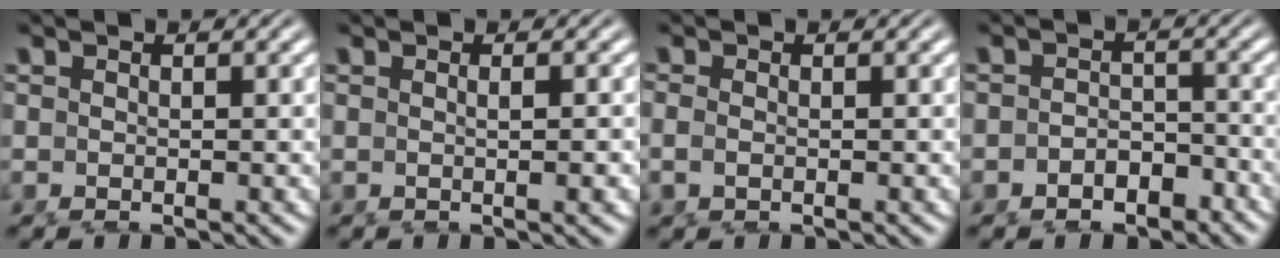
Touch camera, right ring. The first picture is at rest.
{"total": 1.0, "force": [0.1, -0.8, 0.6], "torque": [-0.005, 0.005, 0.000]}
{"total": 1.0, "force": [-0.1, 0.1, 1.0], "torque": [-0.025, -0.004, 0.002]}
{"total": 2.7, "force": [-2.4, 1.3, 0.2], "torque": [0.012, 0.004, -0.046]}